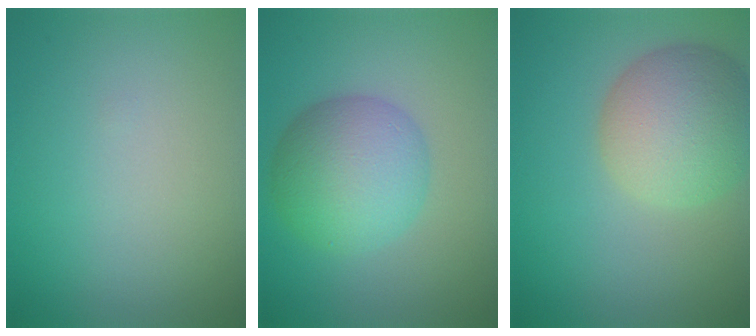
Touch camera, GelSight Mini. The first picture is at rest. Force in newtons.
{"total": 6.5, "press": 6.5, "slide": 0.2}
{"total": 7.2, "press": 7.2, "slide": 0.4}